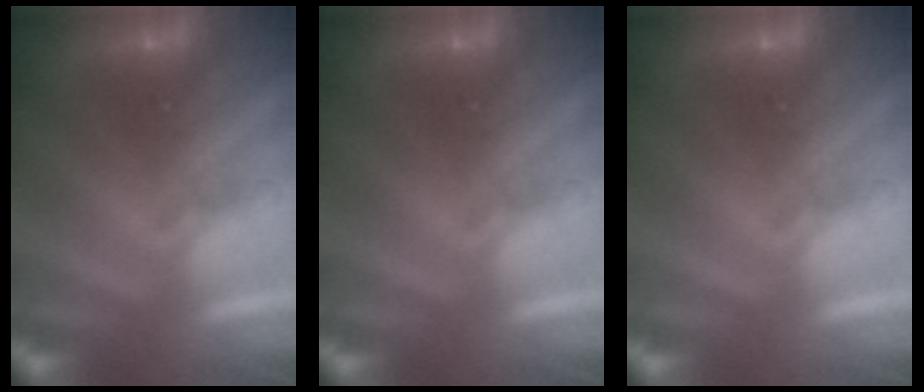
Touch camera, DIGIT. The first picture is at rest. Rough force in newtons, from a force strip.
{"total": 0.0}
{"total": 0.0}